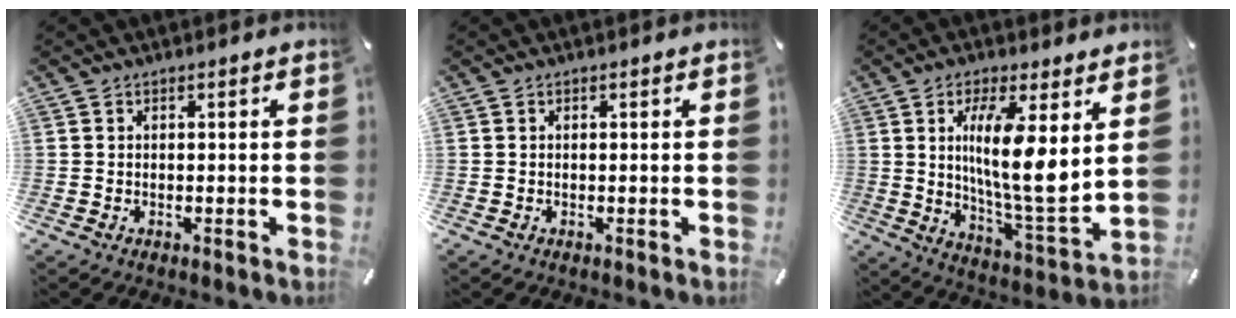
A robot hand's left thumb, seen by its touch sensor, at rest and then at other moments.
{"total": 0.0}
{"total": 14.7, "force": [4.1, 3.3, 13.7], "torque": [-0.235, -0.032, 0.061]}